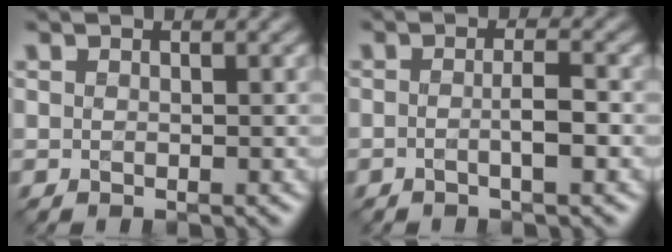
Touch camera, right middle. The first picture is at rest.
{"total": 2.3, "force": [-0.5, 0.4, 2.2], "torque": [-0.036, 0.003, -0.013]}